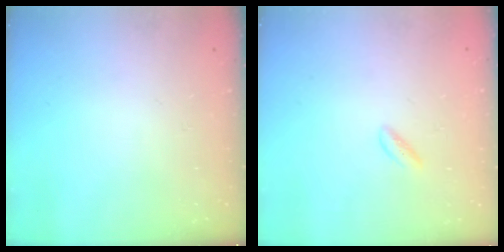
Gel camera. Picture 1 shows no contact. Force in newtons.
{"total": 1.3, "press": 1.1, "slide": 0.7}